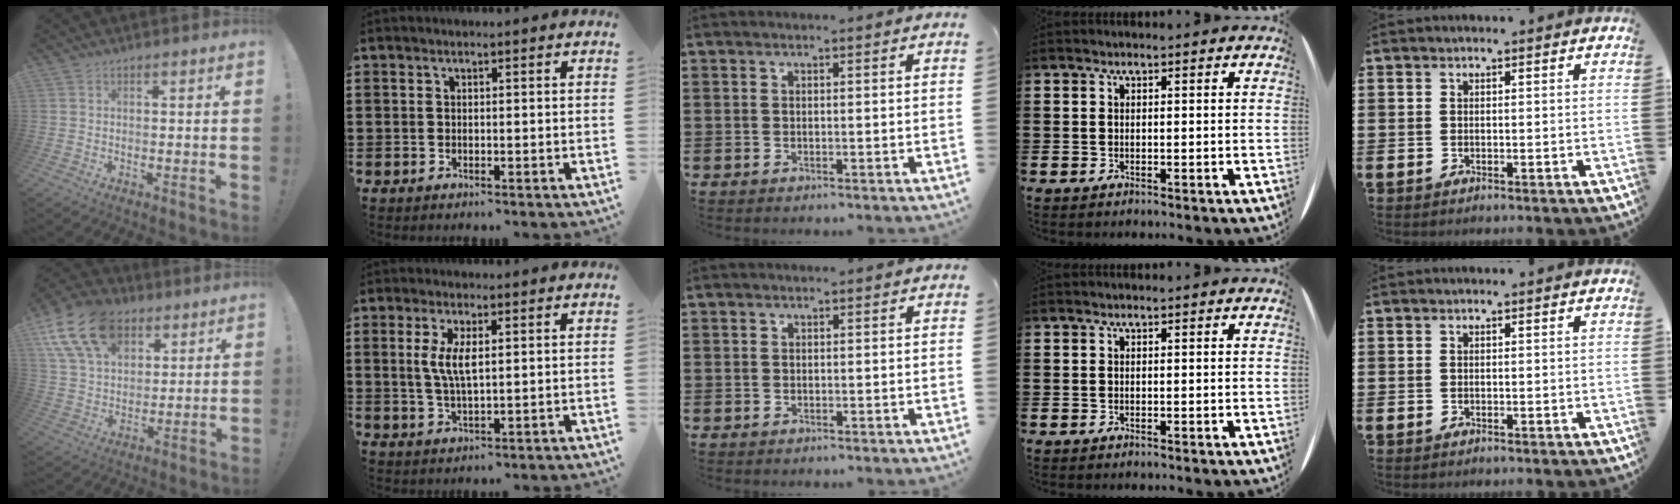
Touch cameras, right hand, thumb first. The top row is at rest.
{"thumb": {"total": 18.3, "force": [9.1, 12.2, 10.0], "torque": [-0.177, -0.042, 0.171]}, "index": {"total": 4.9, "force": [1.1, 1.5, 4.5], "torque": [-0.092, 0.004, 0.017]}}